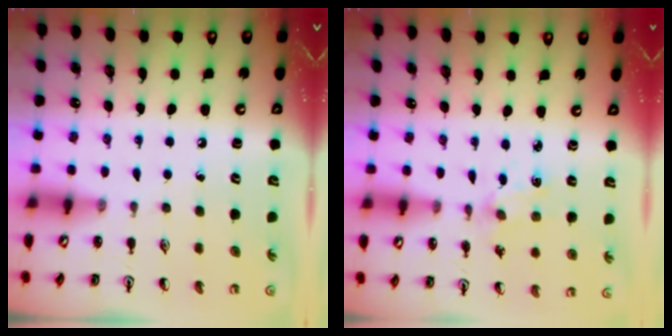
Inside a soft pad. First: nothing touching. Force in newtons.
{"total": 1.5, "press": 1.4, "slide": 0.4}